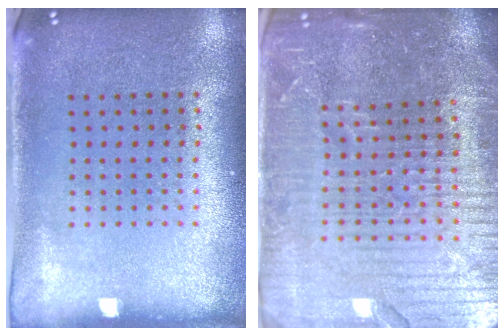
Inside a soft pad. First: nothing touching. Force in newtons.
{"total": 5.8, "press": 5.3, "slide": 2.5}